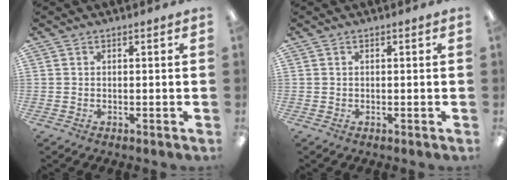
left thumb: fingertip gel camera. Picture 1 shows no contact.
{"total": 0.0}